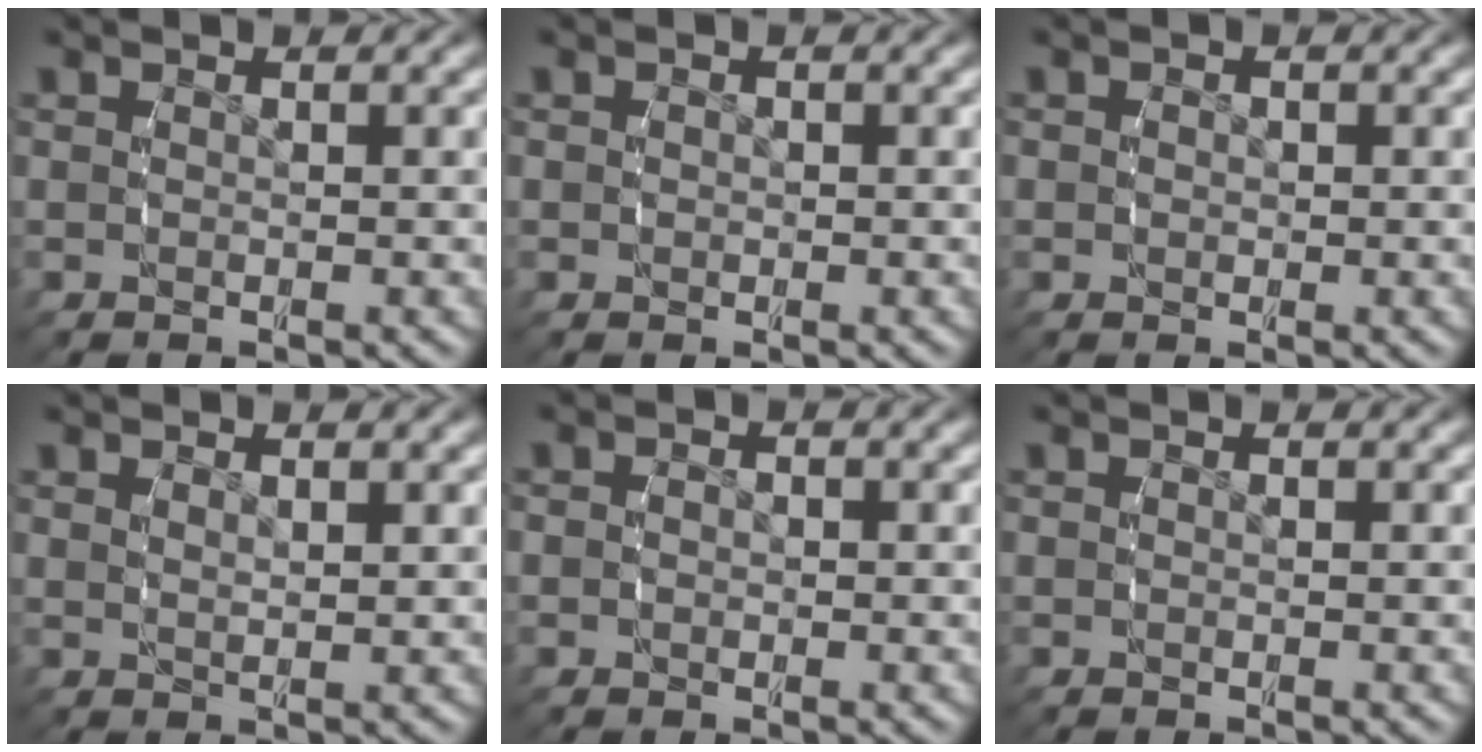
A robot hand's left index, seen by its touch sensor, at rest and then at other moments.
{"total": 0.8, "force": [0.1, 0.8, 0.2], "torque": [-0.009, 0.001, 0.001]}
{"total": 1.2, "force": [0.2, 1.2, 0.3], "torque": [-0.011, 0.002, 0.000]}
{"total": 1.1, "force": [1.0, -0.4, 0.2], "torque": [-0.007, -0.007, 0.025]}
{"total": 1.2, "force": [-0.1, 1.1, 0.5], "torque": [-0.019, -0.002, -0.005]}
{"total": 0.0}